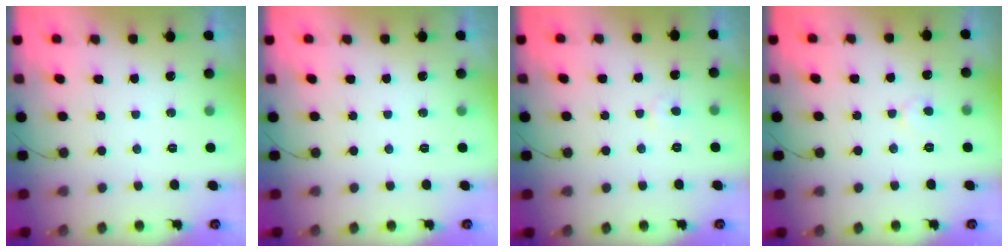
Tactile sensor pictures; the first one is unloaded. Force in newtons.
{"total": 0.0}
{"total": 3.5, "press": 3.5, "slide": 0.4}
{"total": 4.4, "press": 4.4, "slide": 0.4}